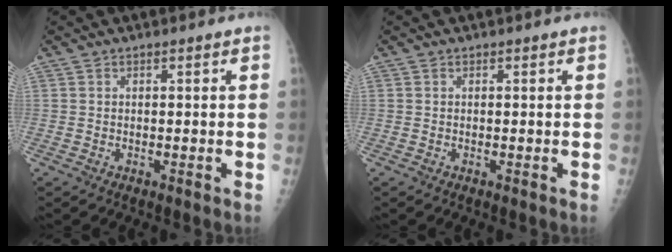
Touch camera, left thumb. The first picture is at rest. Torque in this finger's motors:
{"motor_torque": [0.00, 0.00, 0.00, 0.00, 0.00]}